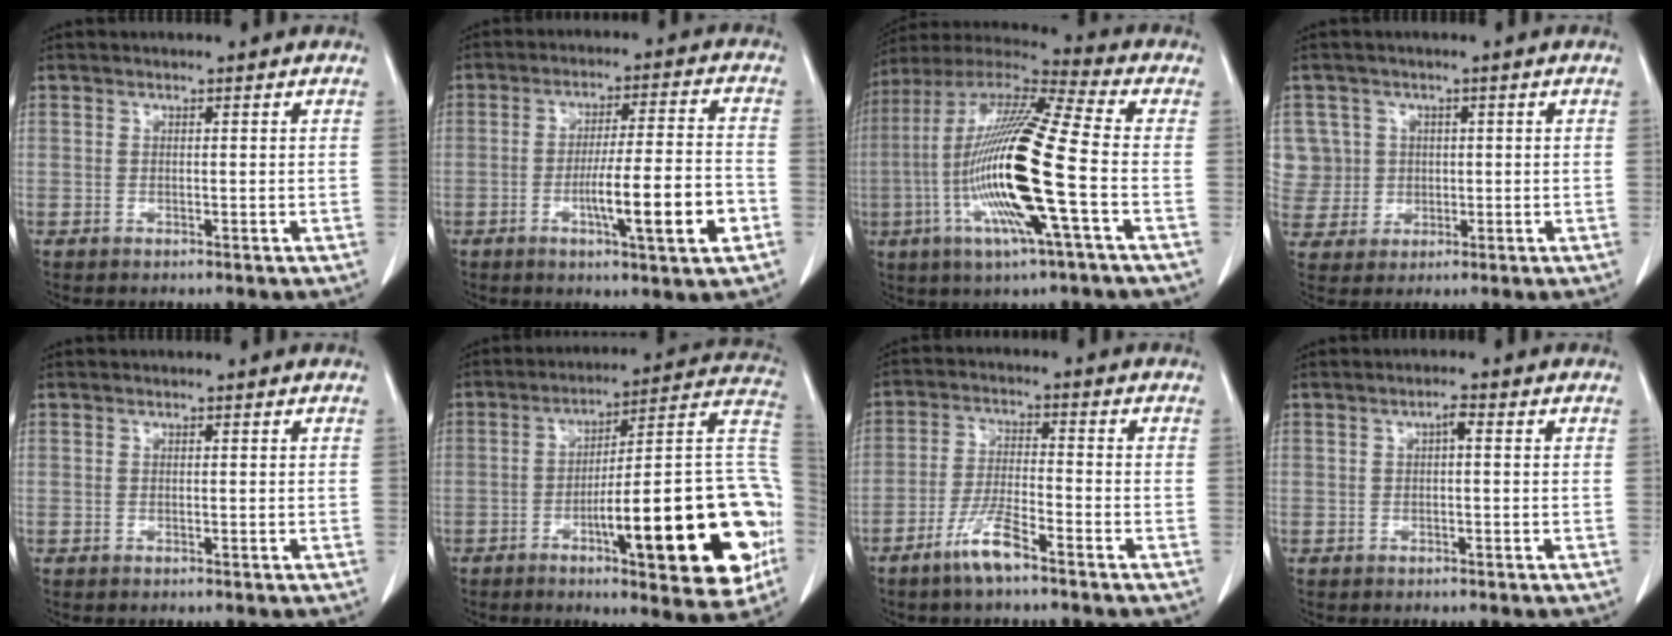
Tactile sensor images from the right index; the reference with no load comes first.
{"total": 11.6, "force": [-3.9, 0.4, 10.9], "torque": [-0.174, -0.002, -0.061]}
{"total": 20.2, "force": [-4.2, 0.7, 19.8], "torque": [-0.407, -0.015, -0.090]}
{"total": 7.6, "force": [1.6, 7.4, 0.0], "torque": [-0.003, 0.031, 0.046]}
{"total": 0.0}
{"total": 25.4, "force": [-7.3, 4.1, 24.0], "torque": [-0.248, 0.020, -0.092]}
{"total": 6.5, "force": [-4.5, 0.6, 4.7], "torque": [-0.098, -0.008, -0.088]}
{"total": 1.3, "force": [0.2, 0.3, 1.3], "torque": [-0.020, 0.005, 0.002]}